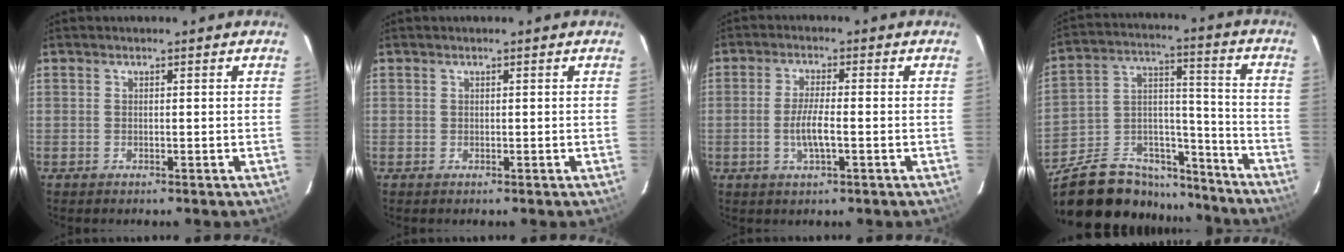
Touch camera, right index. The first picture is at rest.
{"total": 0.0}
{"total": 4.9, "force": [-1.2, 0.7, 4.7], "torque": [-0.091, -0.004, -0.022]}
{"total": 26.1, "force": [-20.3, 11.3, 11.9], "torque": [-0.242, 0.028, -0.305]}